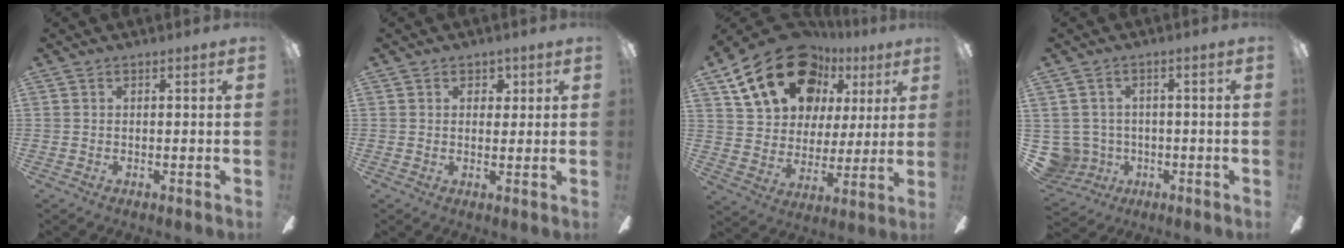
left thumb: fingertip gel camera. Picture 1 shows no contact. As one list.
[{"total": 2.7, "force": [1.2, 2.1, 1.2], "torque": [-0.003, -0.001, 0.015]}, {"total": 22.5, "force": [13.5, 14.8, 10.4], "torque": [-0.186, -0.061, 0.248]}, {"total": 6.3, "force": [-0.2, 6.2, 1.1], "torque": [-0.064, -0.007, -0.003]}]